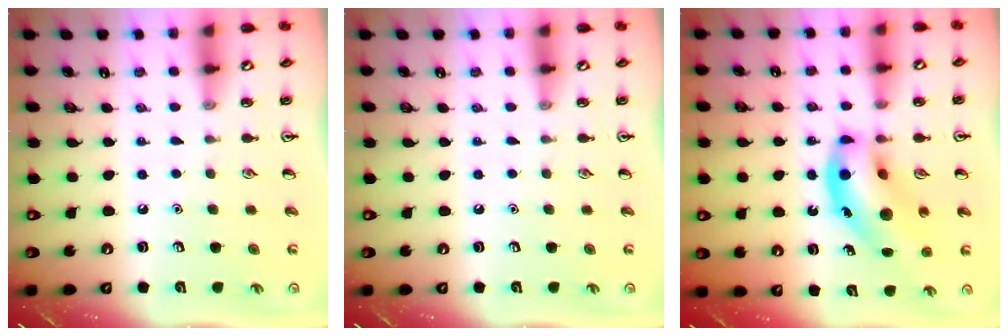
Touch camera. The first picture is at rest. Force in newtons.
{"total": 0.0}
{"total": 14.2, "press": 13.6, "slide": 3.8}